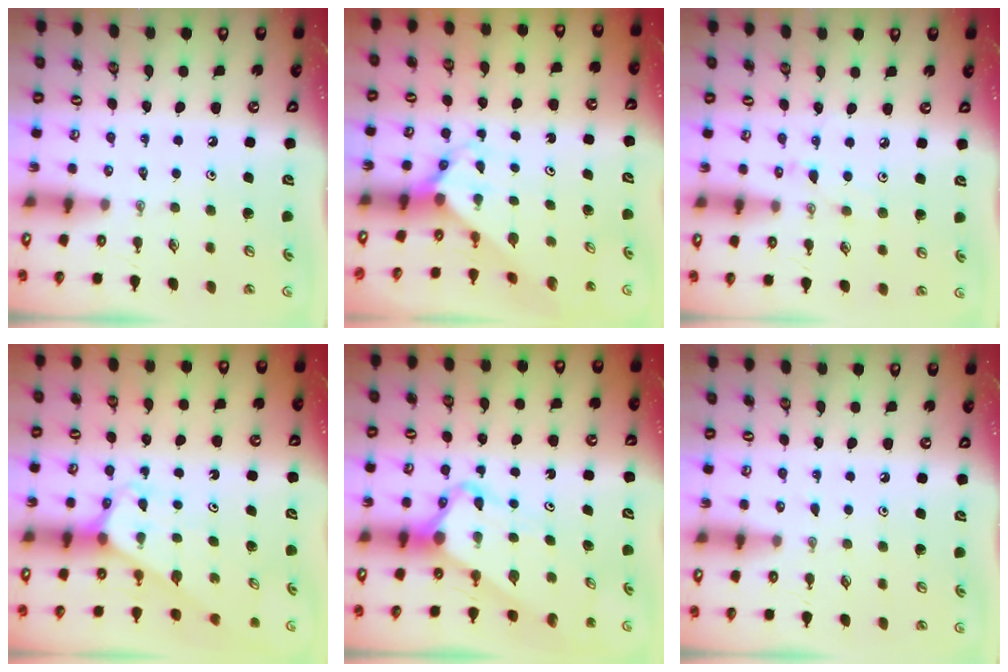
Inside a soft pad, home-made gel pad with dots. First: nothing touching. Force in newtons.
{"total": 3.4, "press": 3.4, "slide": 0.3}
{"total": 3.9, "press": 3.9, "slide": 0.5}
{"total": 3.1, "press": 3.1, "slide": 0.2}
{"total": 5.3, "press": 5.2, "slide": 0.5}
{"total": 2.1, "press": 2.1, "slide": 0.3}